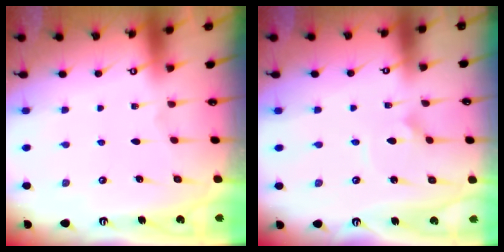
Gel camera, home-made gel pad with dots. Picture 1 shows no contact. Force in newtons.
{"total": 2.8, "press": 2.8, "slide": 0.2}